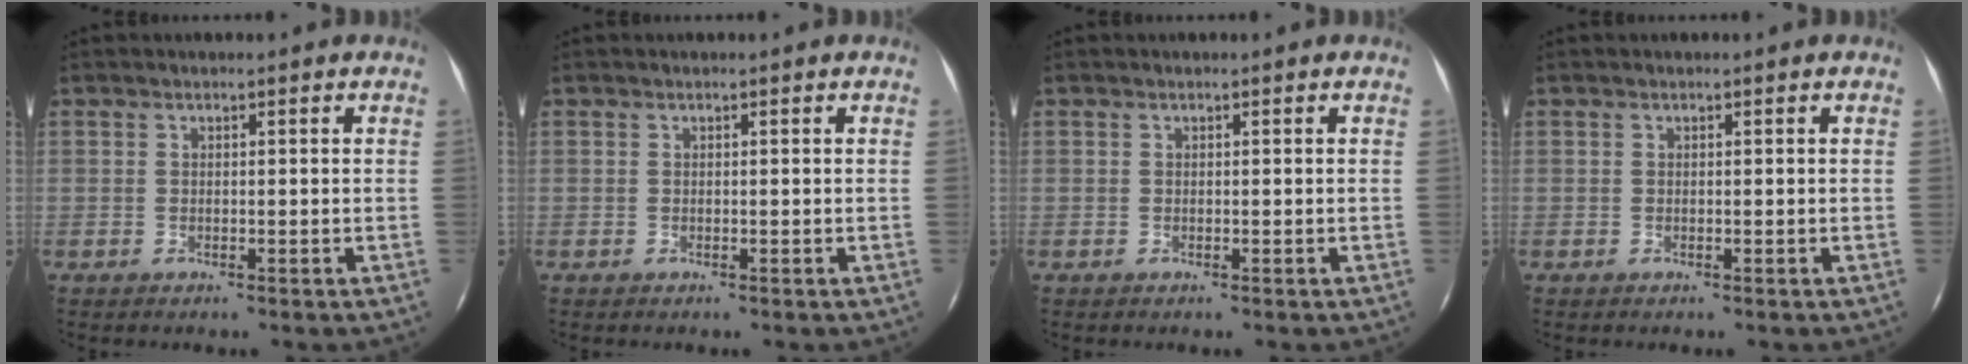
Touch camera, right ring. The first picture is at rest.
{"total": 0.0}
{"total": 0.0}
{"total": 0.0}